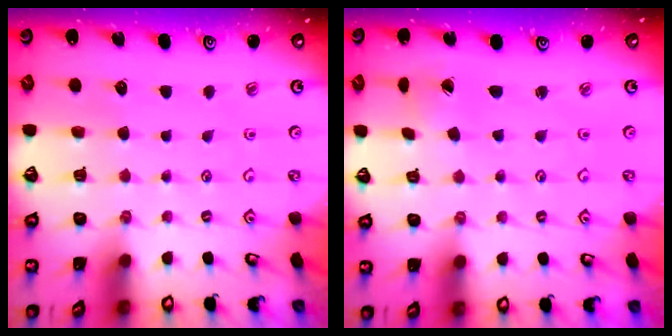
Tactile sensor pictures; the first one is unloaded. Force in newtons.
{"total": 1.2, "press": 1.2, "slide": 0.1}